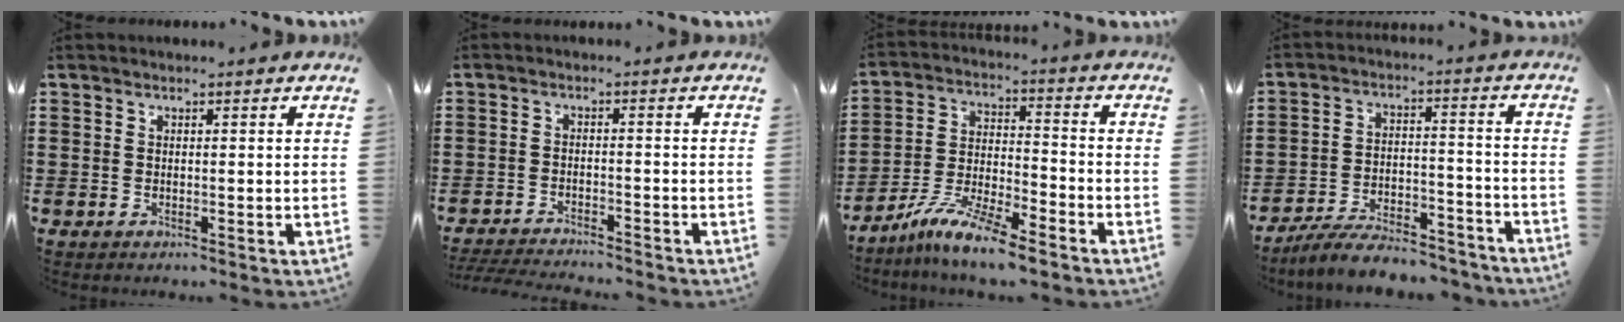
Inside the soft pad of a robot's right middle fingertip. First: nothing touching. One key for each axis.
{"total": 3.3, "fx": -3.2, "fy": 0.0, "fz": 0.4, "tx": -0.016, "ty": -0.003, "tz": -0.071}
{"total": 9.5, "fx": -8.2, "fy": 0.5, "fz": 4.7, "tx": -0.107, "ty": 0.003, "tz": -0.163}
{"total": 7.7, "fx": -7.3, "fy": 1.0, "fz": 2.2, "tx": -0.039, "ty": 0.013, "tz": -0.141}